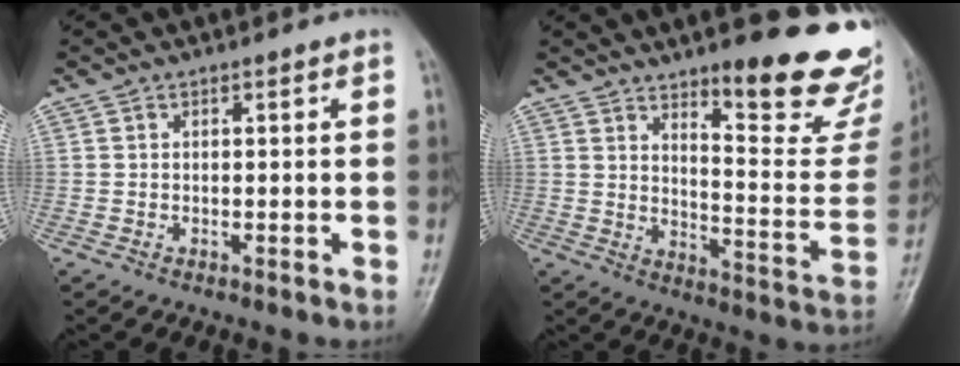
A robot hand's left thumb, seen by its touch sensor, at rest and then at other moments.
{"total": 21.2, "force": [14.9, 5.7, 14.1], "torque": [-0.137, -0.111, 0.199]}